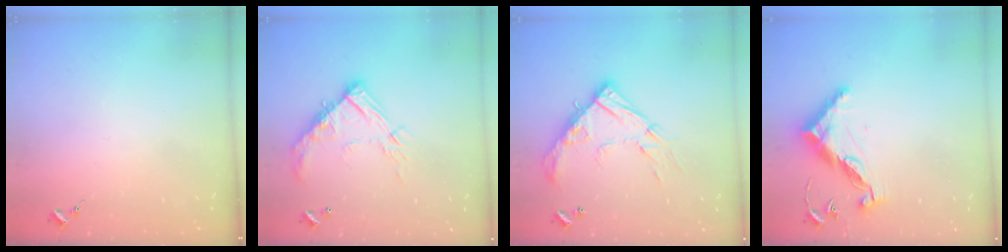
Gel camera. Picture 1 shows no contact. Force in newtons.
{"total": 15.6, "press": 15.6, "slide": 1.2}
{"total": 18.0, "press": 17.9, "slide": 1.6}
{"total": 11.6, "press": 11.6, "slide": 0.4}